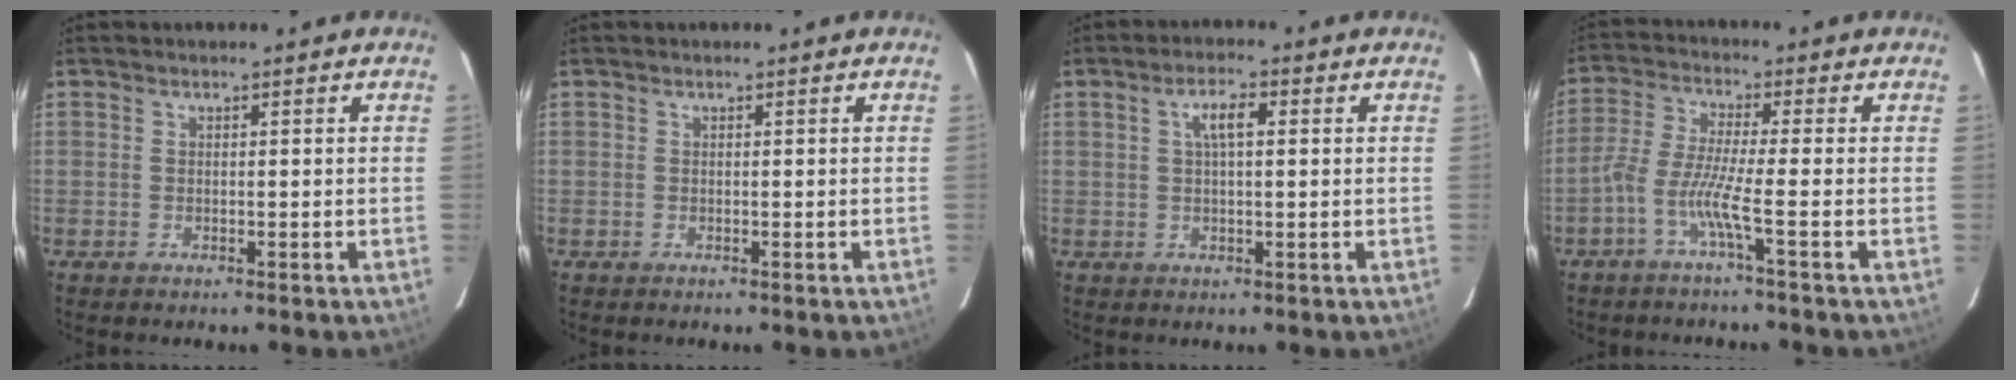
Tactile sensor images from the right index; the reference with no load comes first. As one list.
[{"total": 0.0}, {"total": 4.1, "force": [1.1, 1.1, 3.7], "torque": [-0.070, 0.010, 0.022]}, {"total": 5.5, "force": [-2.5, -0.8, 4.8], "torque": [-0.113, 0.004, -0.052]}]